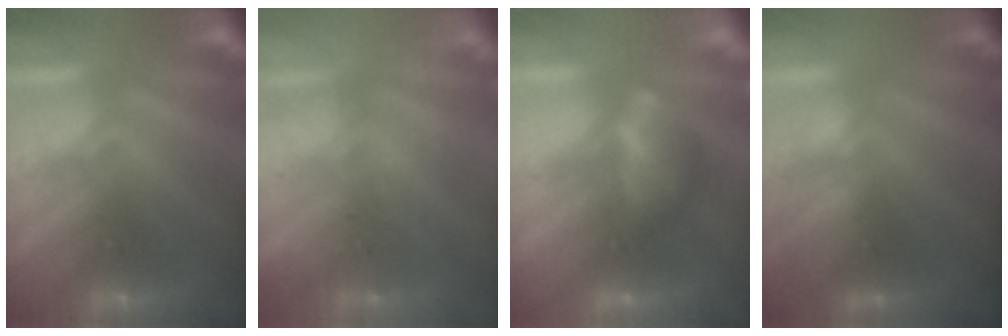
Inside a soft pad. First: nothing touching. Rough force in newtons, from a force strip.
{"total": 2.4}
{"total": 7.5}
{"total": 3.1}